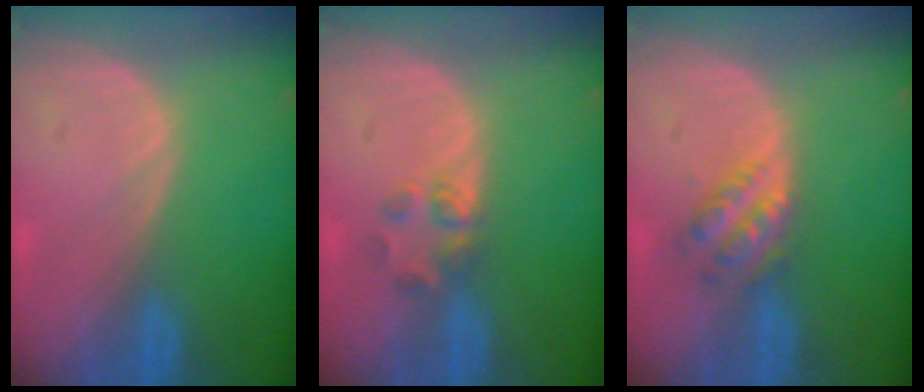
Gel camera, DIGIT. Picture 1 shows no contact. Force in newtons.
{"total": 2.7, "press": 2.6, "slide": 0.9}
{"total": 4.6, "press": 4.1, "slide": 2.2}